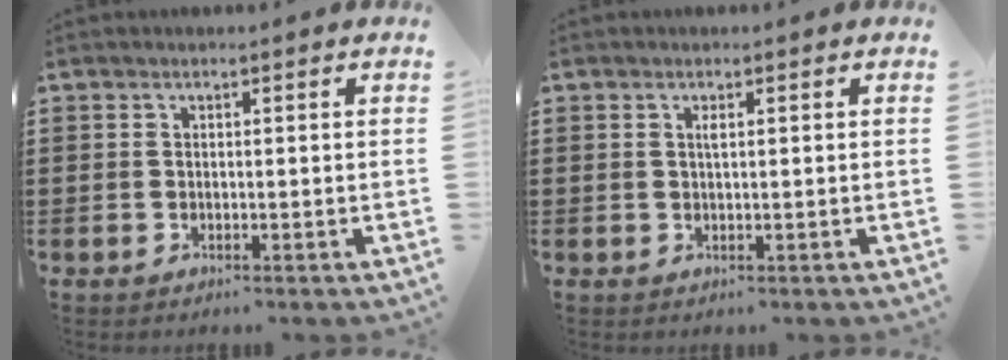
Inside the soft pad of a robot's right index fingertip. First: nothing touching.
{"total": 0.8, "force": [0.3, 0.1, 0.8], "torque": [-0.016, -0.001, 0.005]}